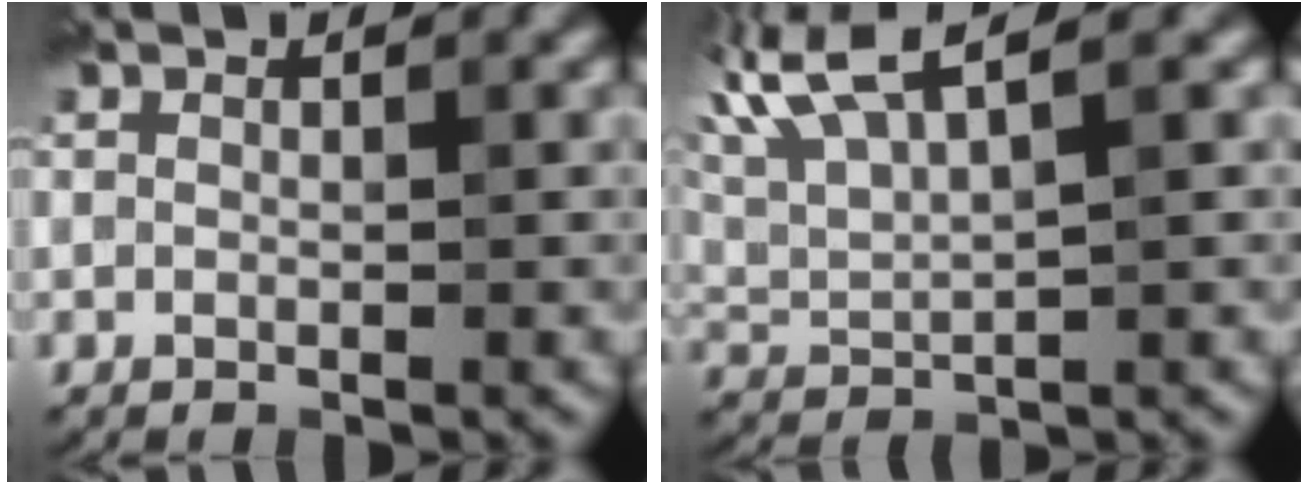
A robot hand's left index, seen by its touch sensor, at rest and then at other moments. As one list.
[{"total": 5.7, "force": [3.5, 1.3, 4.3], "torque": [-0.098, 0.023, 0.076]}]